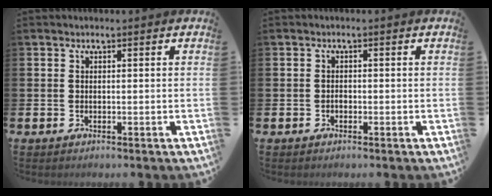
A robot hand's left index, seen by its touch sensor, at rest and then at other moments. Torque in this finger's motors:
{"motor_torque": [0.39, 0.04, -0.01, 0.04]}